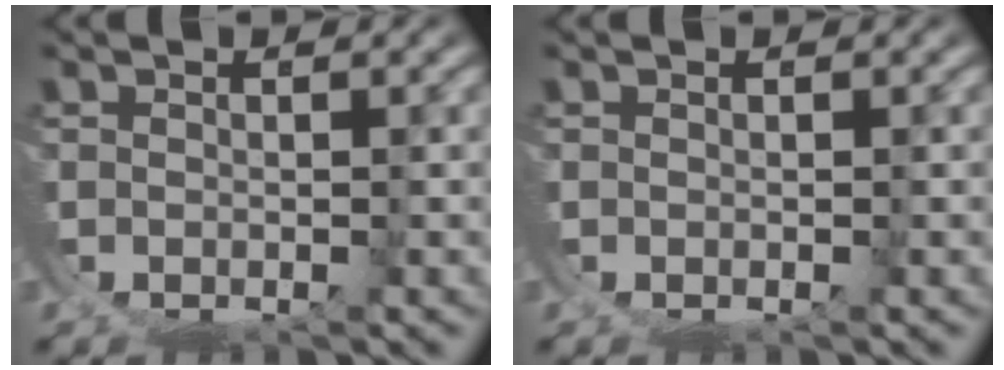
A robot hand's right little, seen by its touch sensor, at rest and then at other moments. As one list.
[{"total": 0.0}]